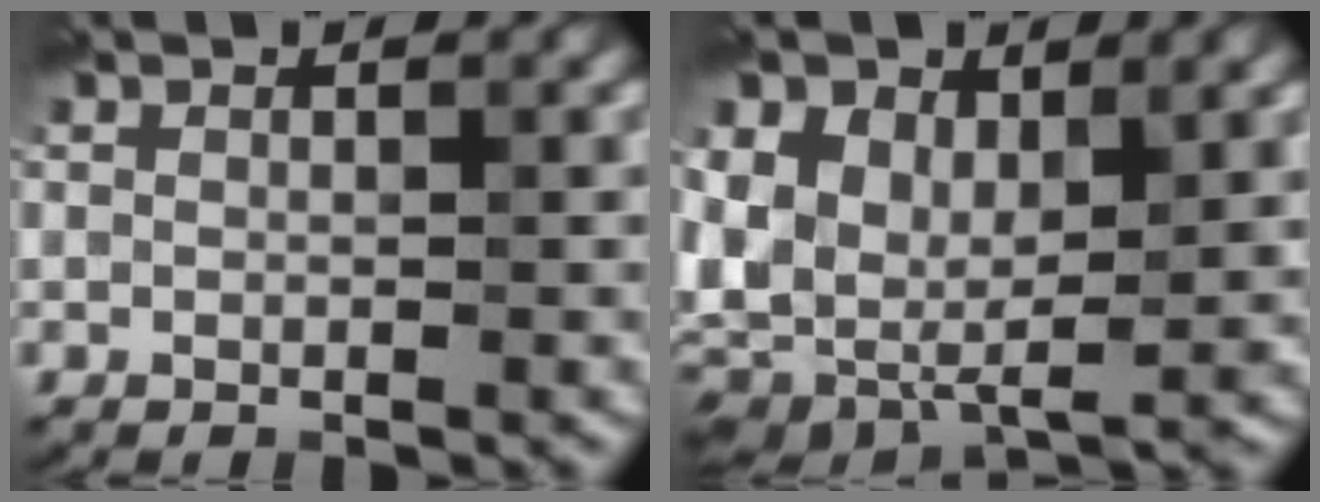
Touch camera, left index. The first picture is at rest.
{"total": 9.1, "force": [2.4, 6.0, 6.4], "torque": [-0.144, 0.009, 0.048]}